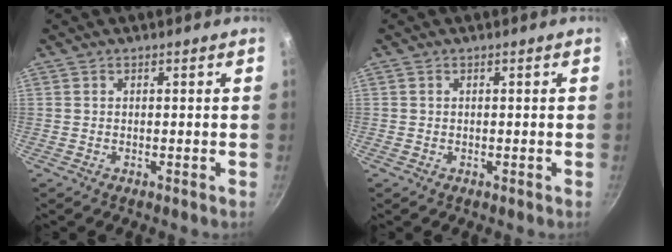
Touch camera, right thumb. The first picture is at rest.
{"total": 0.0}